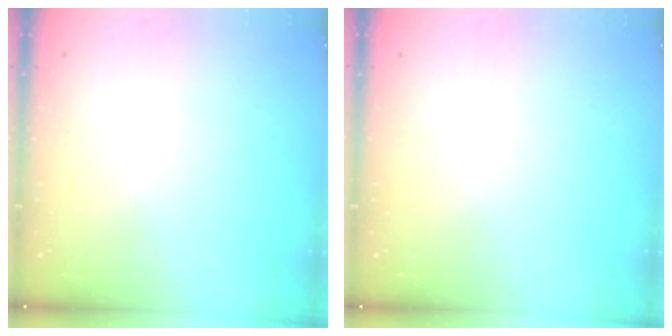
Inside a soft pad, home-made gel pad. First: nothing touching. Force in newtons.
{"total": 0.0}